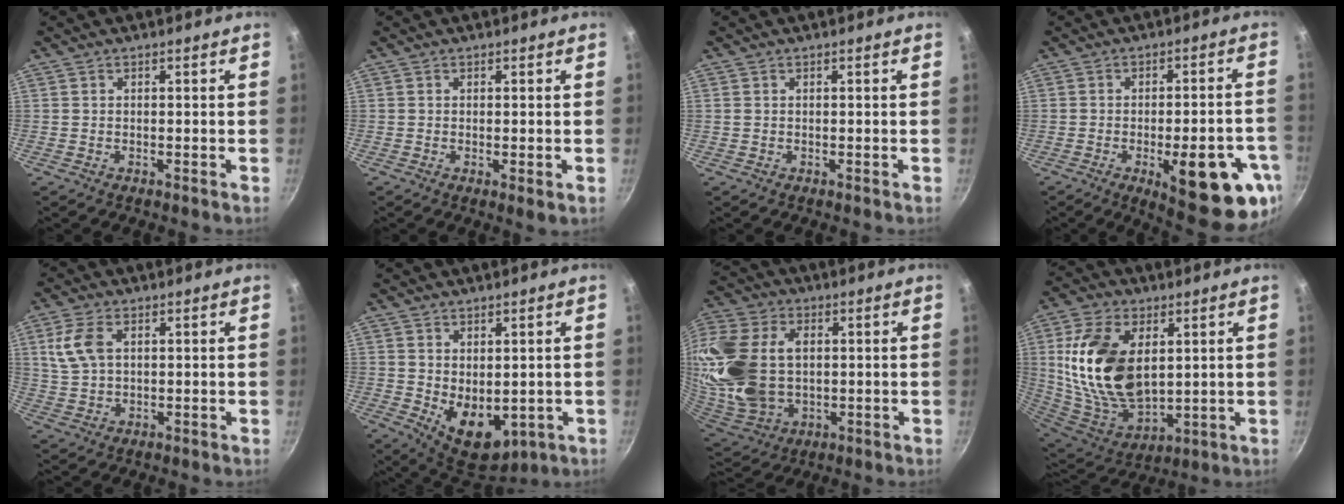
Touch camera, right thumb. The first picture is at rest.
{"total": 1.4, "force": [-0.2, 0.2, 1.4], "torque": [-0.025, -0.009, -0.004]}
{"total": 0.0}
{"total": 18.3, "force": [-6.7, 6.2, 15.8], "torque": [-0.172, 0.010, -0.080]}
{"total": 7.1, "force": [2.1, 4.3, 5.2], "torque": [-0.107, 0.003, 0.043]}
{"total": 9.6, "force": [-0.2, 6.4, 7.2], "torque": [-0.081, -0.022, 0.020]}
{"total": 25.9, "force": [3.1, 17.9, 18.4], "torque": [-0.414, 0.006, 0.066]}
{"total": 21.3, "force": [4.4, 12.8, 16.4], "torque": [-0.295, -0.029, 0.098]}